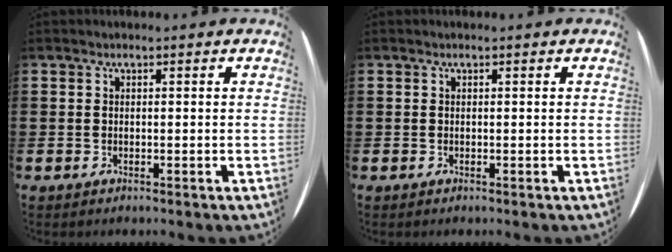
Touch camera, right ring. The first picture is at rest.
{"total": 0.0}